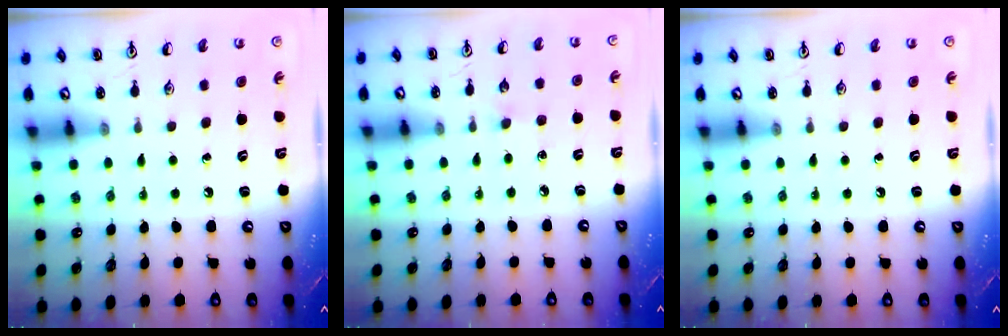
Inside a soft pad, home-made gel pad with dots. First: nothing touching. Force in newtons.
{"total": 2.9, "press": 2.9, "slide": 0.4}
{"total": 0.0}